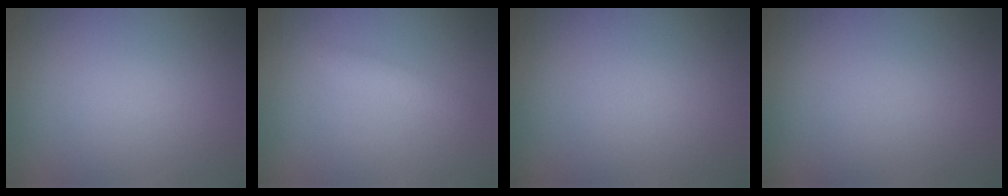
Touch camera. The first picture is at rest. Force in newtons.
{"total": 1.3, "press": 1.3, "slide": 0.0}
{"total": 0.0}
{"total": 0.0}